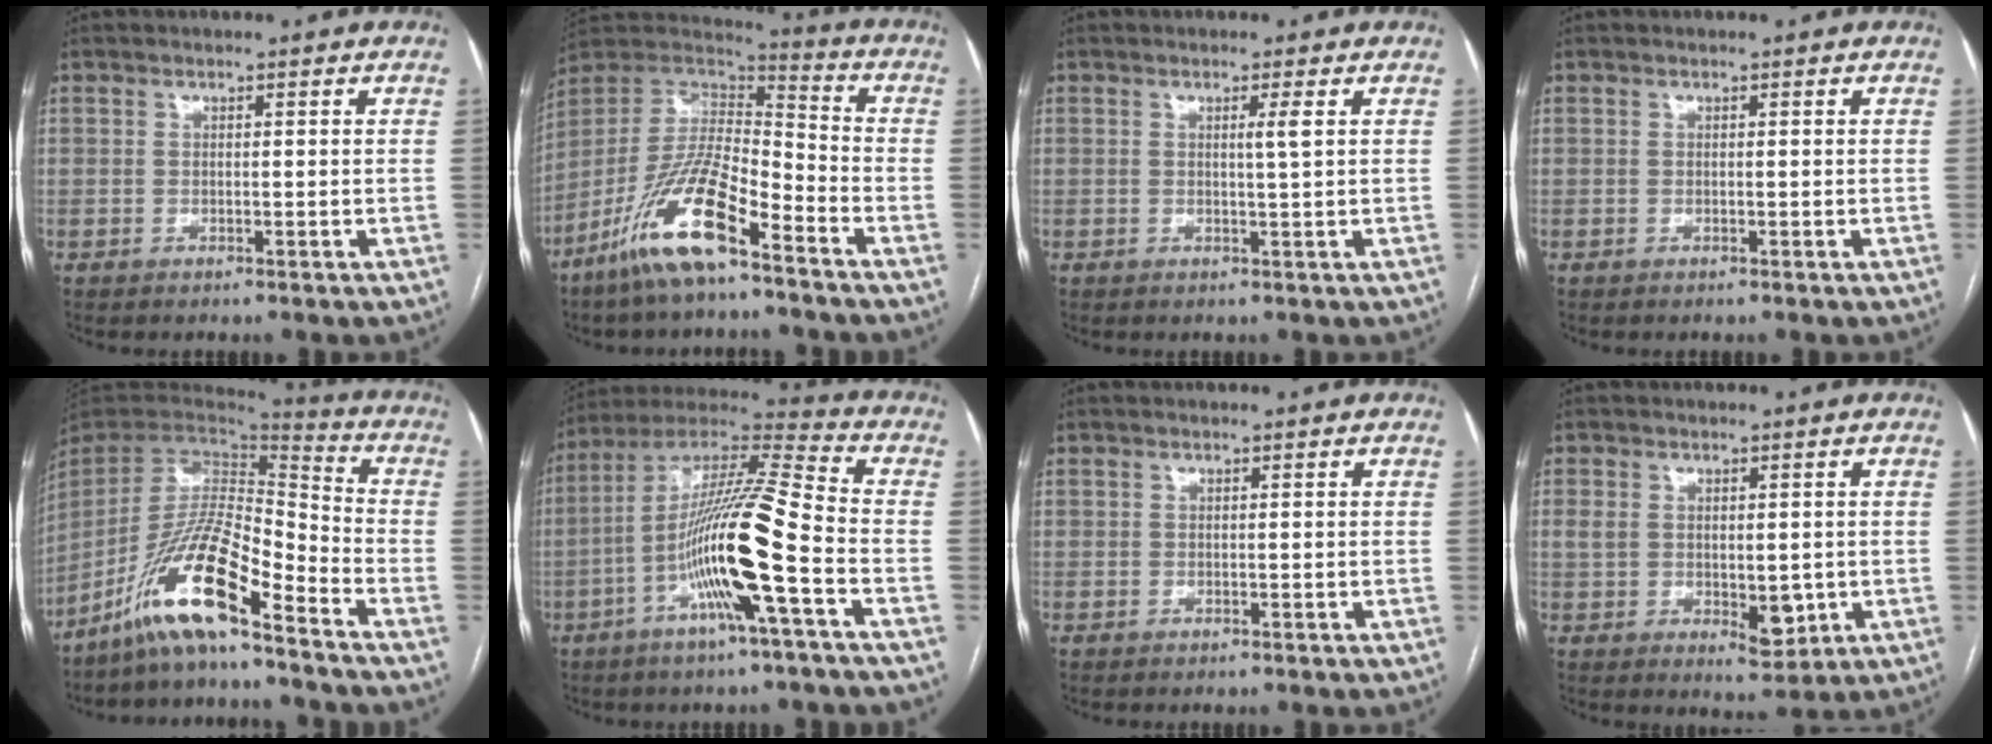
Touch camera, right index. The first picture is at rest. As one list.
[{"total": 15.7, "force": [-9.7, 3.5, 11.8], "torque": [-0.234, 0.000, -0.181]}, {"total": 1.6, "force": [0.5, -0.5, 1.5], "torque": [-0.028, -0.003, 0.009]}, {"total": 0.0}, {"total": 14.6, "force": [-9.9, 1.8, 10.6], "torque": [-0.206, -0.001, -0.184]}, {"total": 17.3, "force": [-5.2, 0.4, 16.5], "torque": [-0.311, 0.003, -0.100]}, {"total": 0.0}, {"total": 6.6, "force": [-0.5, 3.8, 5.4], "torque": [-0.077, -0.001, 0.010]}]